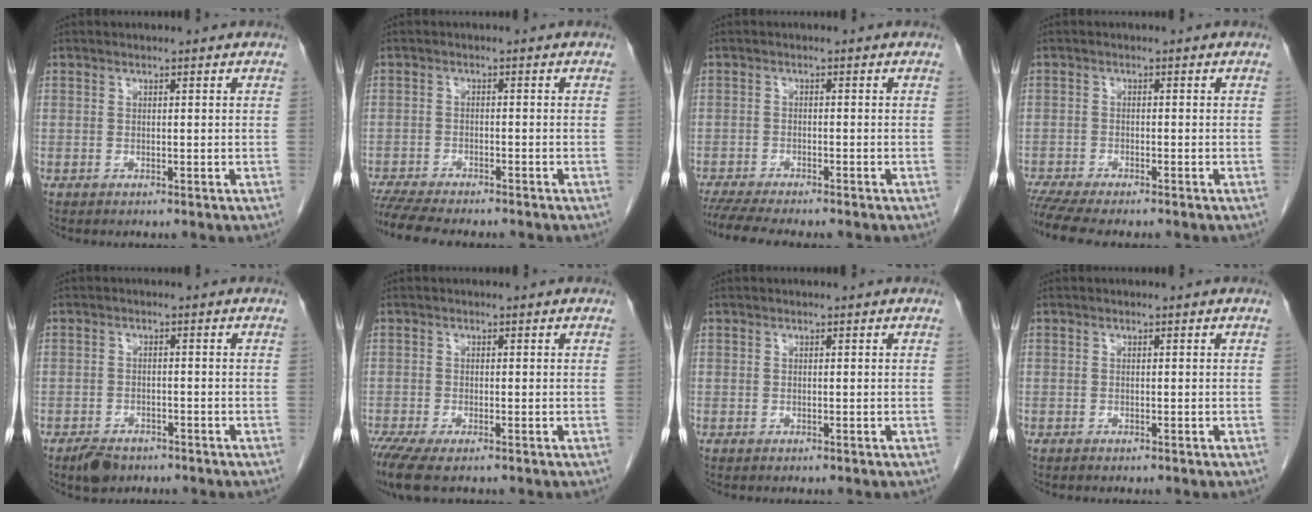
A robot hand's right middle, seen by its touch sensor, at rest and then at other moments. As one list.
[{"total": 10.2, "force": [-9.0, 1.6, 4.6], "torque": [-0.070, -0.012, -0.137]}, {"total": 9.1, "force": [-7.9, 0.9, 4.4], "torque": [-0.064, -0.012, -0.121]}, {"total": 7.3, "force": [-6.3, 0.8, 3.6], "torque": [-0.055, -0.011, -0.101]}, {"total": 3.6, "force": [-2.7, 1.9, 1.5], "torque": [-0.029, -0.002, -0.040]}, {"total": 5.0, "force": [-3.5, 1.0, 3.4], "torque": [-0.066, -0.014, -0.063]}, {"total": 0.0}, {"total": 0.0}]